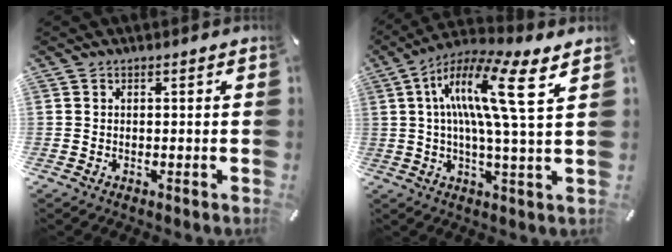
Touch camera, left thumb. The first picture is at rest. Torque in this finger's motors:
{"motor_torque": [1.21, 1.18, 1.63, -1.14, 0.27]}